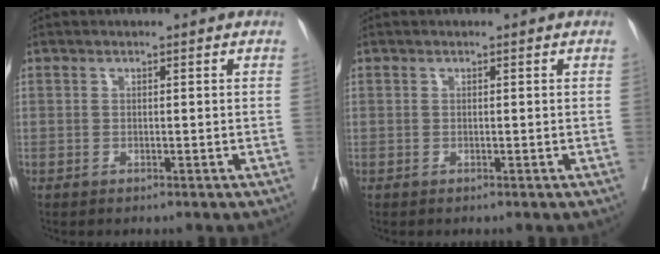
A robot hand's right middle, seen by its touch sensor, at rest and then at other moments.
{"total": 0.0}